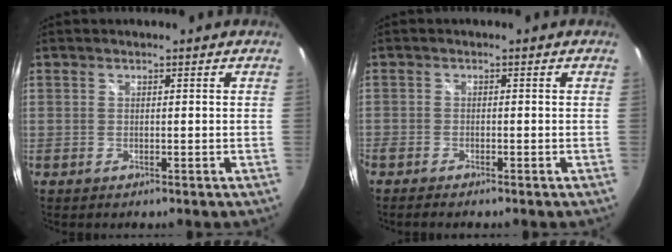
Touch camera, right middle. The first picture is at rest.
{"total": 2.0, "force": [-1.8, 0.4, 0.8], "torque": [-0.021, -0.010, -0.034]}